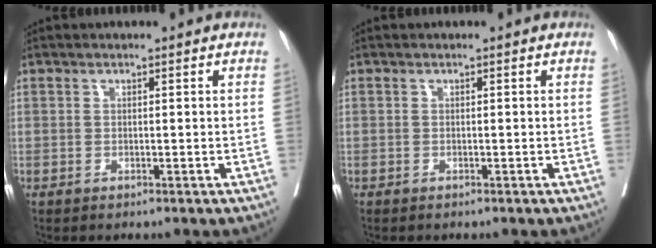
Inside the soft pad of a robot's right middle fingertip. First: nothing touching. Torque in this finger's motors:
{"motor_torque": [1.08, -1.05, -0.49, -0.21]}